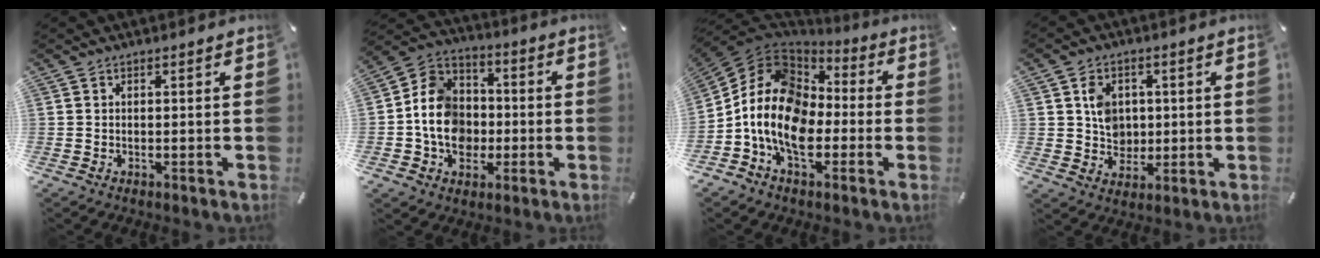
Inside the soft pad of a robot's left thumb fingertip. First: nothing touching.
{"total": 12.6, "force": [-2.6, 10.9, 5.9], "torque": [-0.129, 0.026, -0.045]}
{"total": 15.3, "force": [-4.4, 11.4, 9.3], "torque": [-0.225, 0.014, -0.087]}
{"total": 7.1, "force": [1.2, 6.4, 2.7], "torque": [-0.036, 0.006, 0.020]}